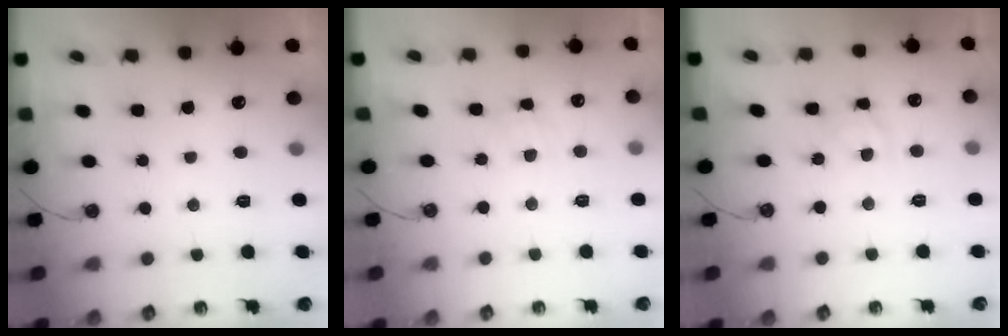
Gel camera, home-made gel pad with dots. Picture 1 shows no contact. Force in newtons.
{"total": 6.0, "press": 5.9, "slide": 0.7}
{"total": 8.2, "press": 8.2, "slide": 0.5}